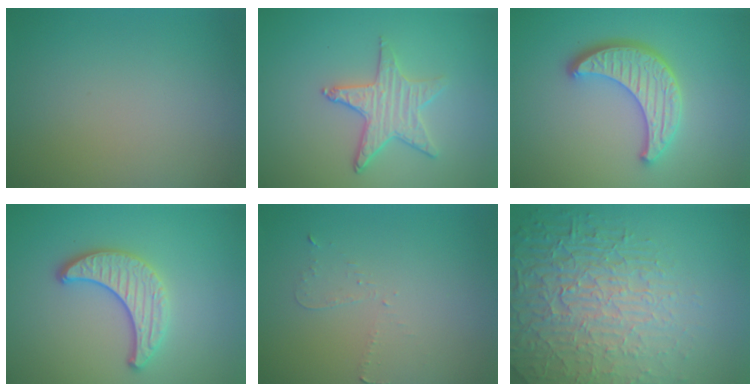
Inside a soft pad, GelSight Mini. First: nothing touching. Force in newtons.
{"total": 2.8, "press": 2.7, "slide": 0.7}
{"total": 4.5, "press": 3.8, "slide": 2.5}
{"total": 3.5, "press": 3.3, "slide": 1.3}
{"total": 0.7, "press": 0.6, "slide": 0.4}
{"total": 7.3, "press": 5.7, "slide": 4.6}